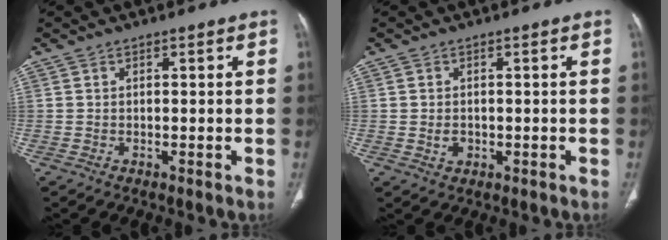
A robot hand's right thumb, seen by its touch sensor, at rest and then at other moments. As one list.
[{"total": 2.0, "force": [-0.3, 1.5, 1.2], "torque": [-0.018, 0.001, -0.001]}]